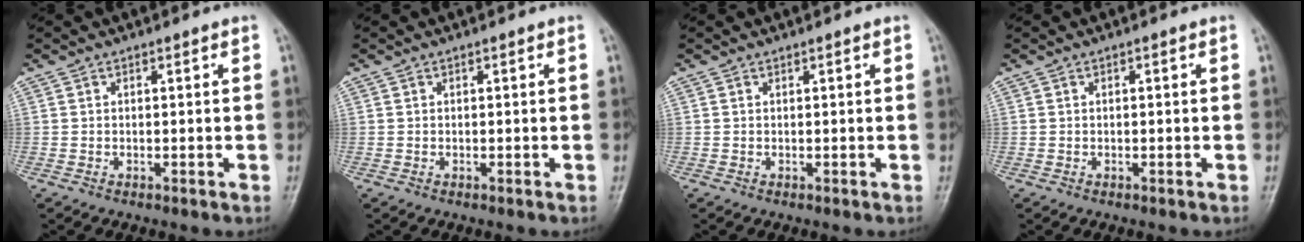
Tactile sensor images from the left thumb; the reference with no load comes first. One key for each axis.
{"total": 0.0}
{"total": 0.0}
{"total": 0.0}